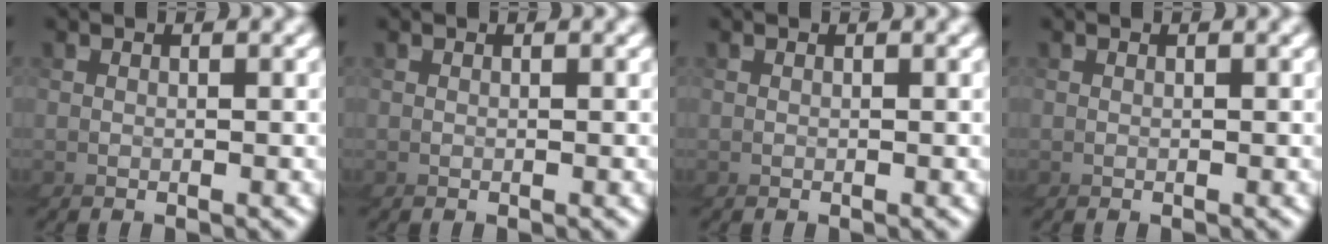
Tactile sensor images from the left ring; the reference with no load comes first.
{"total": 0.0}
{"total": 0.0}
{"total": 0.0}